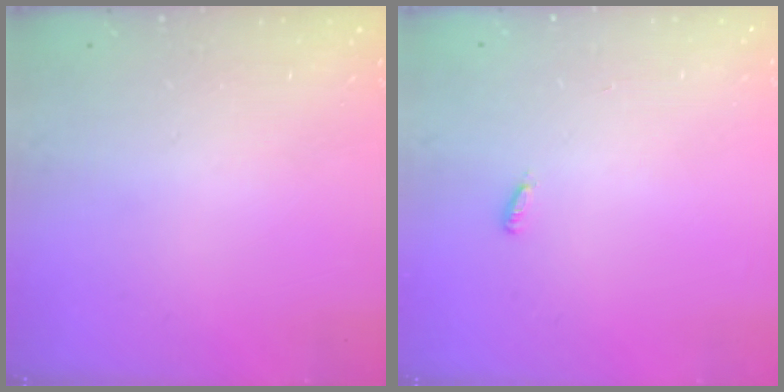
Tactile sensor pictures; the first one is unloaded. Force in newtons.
{"total": 2.9, "press": 2.8, "slide": 0.9}